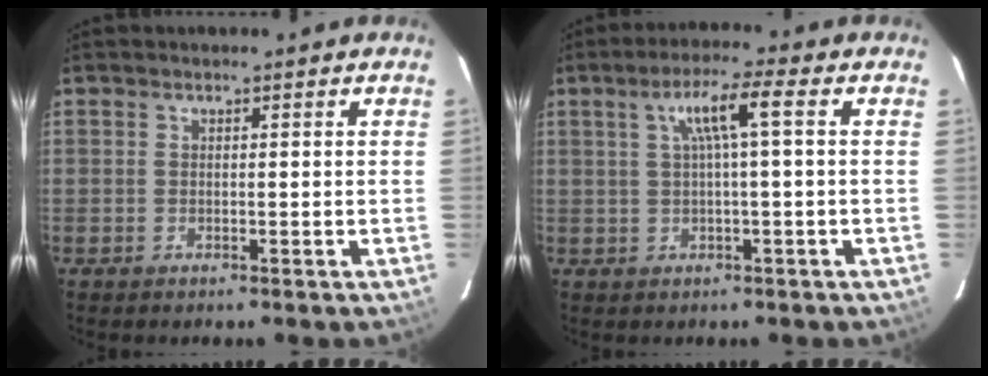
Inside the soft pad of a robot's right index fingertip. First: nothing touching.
{"total": 5.7, "force": [1.0, -0.2, 5.6], "torque": [-0.100, 0.008, 0.021]}